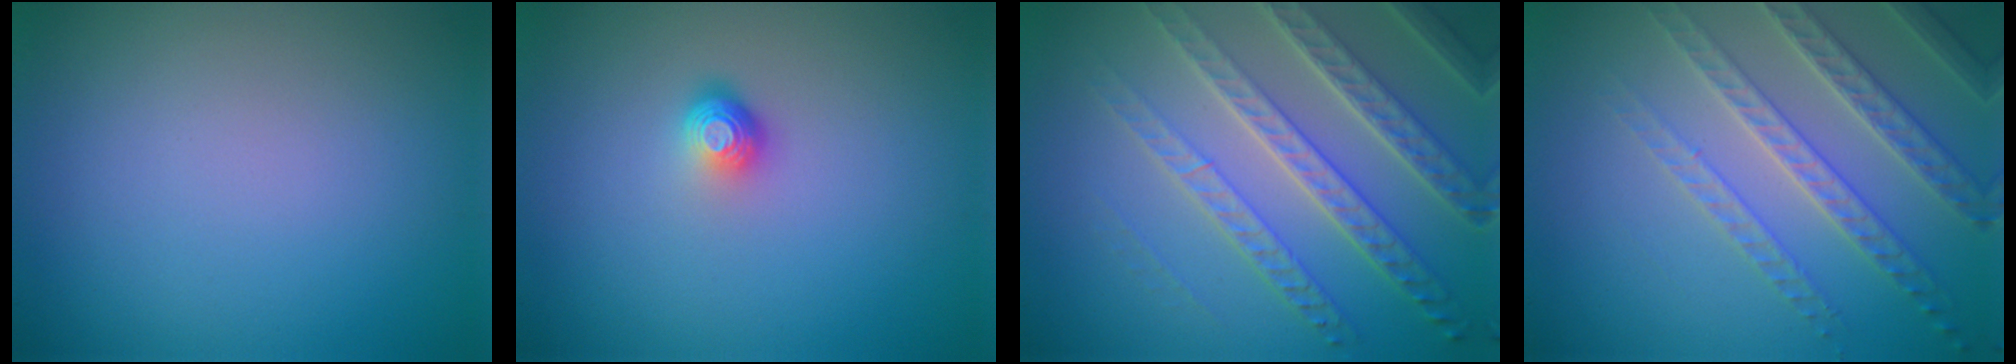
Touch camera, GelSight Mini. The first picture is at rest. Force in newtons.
{"total": 1.8, "press": 1.2, "slide": 1.3}
{"total": 7.6, "press": 5.2, "slide": 5.5}
{"total": 4.1, "press": 4.0, "slide": 0.8}